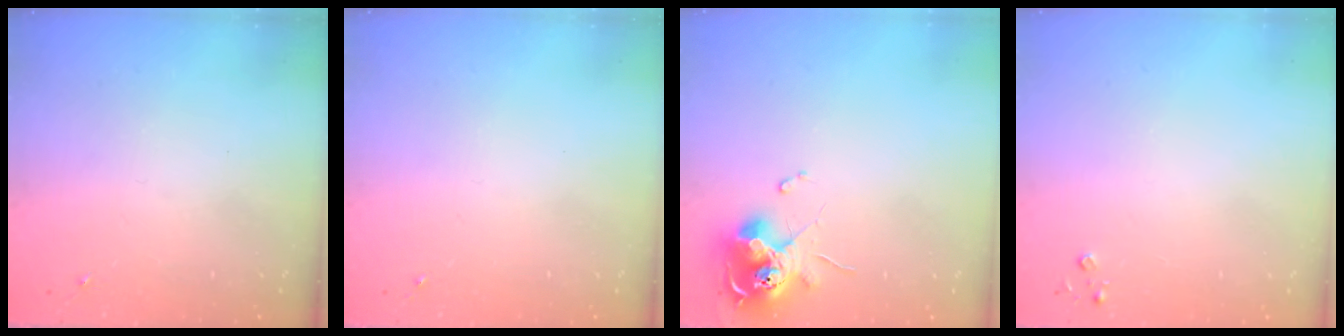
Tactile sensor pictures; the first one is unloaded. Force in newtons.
{"total": 0.0}
{"total": 13.5, "press": 13.4, "slide": 1.2}
{"total": 2.6, "press": 2.6, "slide": 0.3}